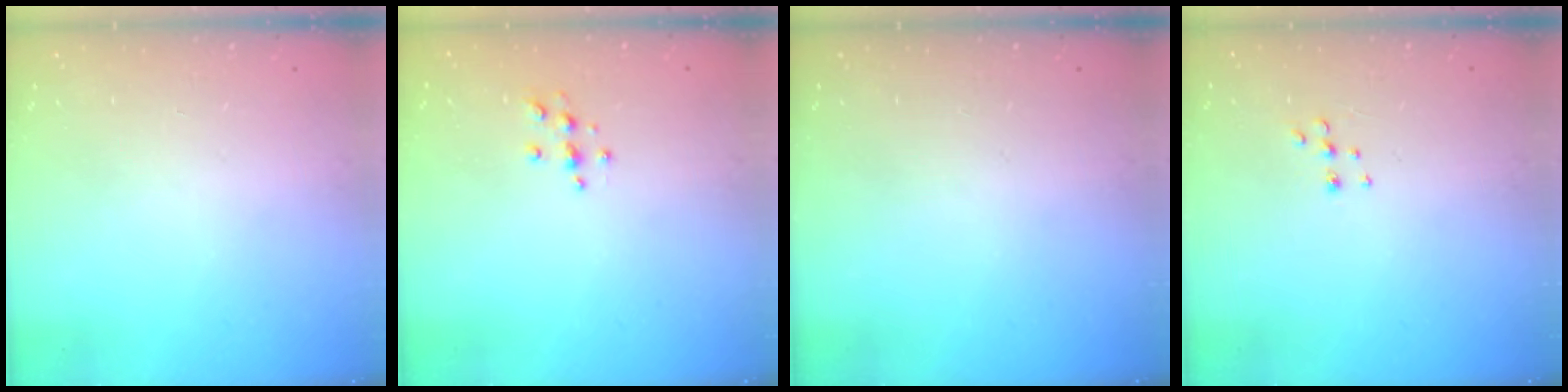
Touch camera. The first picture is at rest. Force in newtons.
{"total": 4.6, "press": 4.5, "slide": 0.6}
{"total": 0.0}
{"total": 5.3, "press": 5.3, "slide": 0.6}